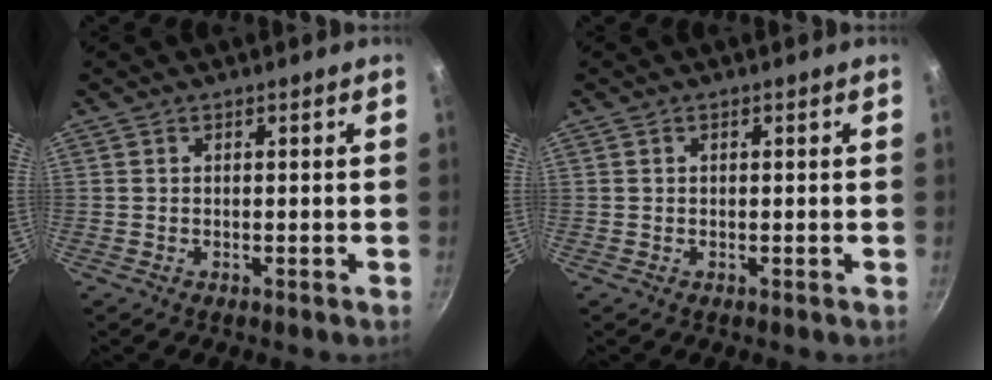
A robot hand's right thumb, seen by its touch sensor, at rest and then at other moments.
{"total": 0.0}